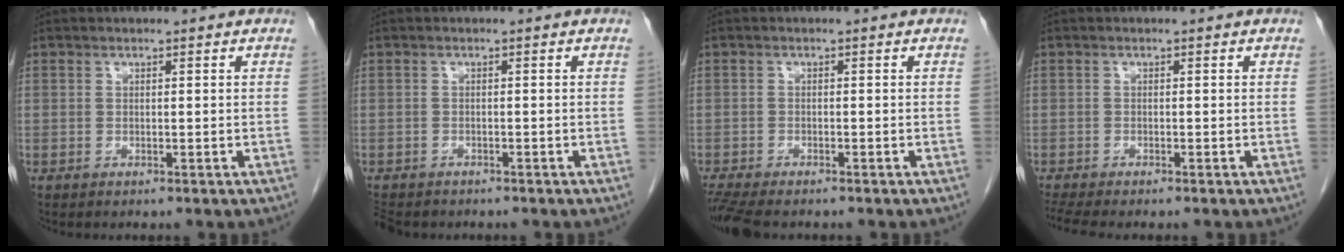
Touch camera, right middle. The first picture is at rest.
{"total": 5.6, "force": [-4.6, 2.5, 1.9], "torque": [-0.035, -0.005, -0.067]}
{"total": 6.5, "force": [-5.4, 1.6, 3.2], "torque": [-0.058, -0.012, -0.090]}
{"total": 4.0, "force": [-3.5, 0.2, 1.9], "torque": [-0.039, -0.013, -0.058]}